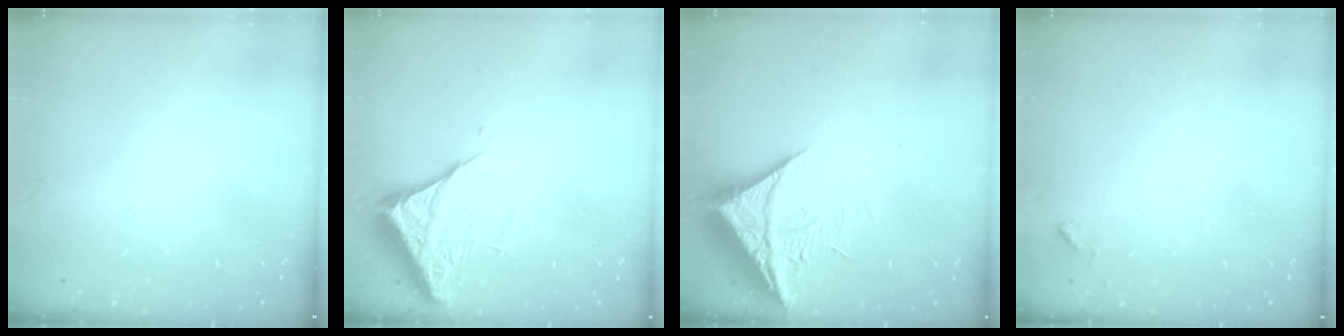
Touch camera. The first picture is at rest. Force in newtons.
{"total": 5.4, "press": 5.4, "slide": 0.3}
{"total": 10.3, "press": 10.3, "slide": 1.1}
{"total": 5.8, "press": 5.7, "slide": 0.7}